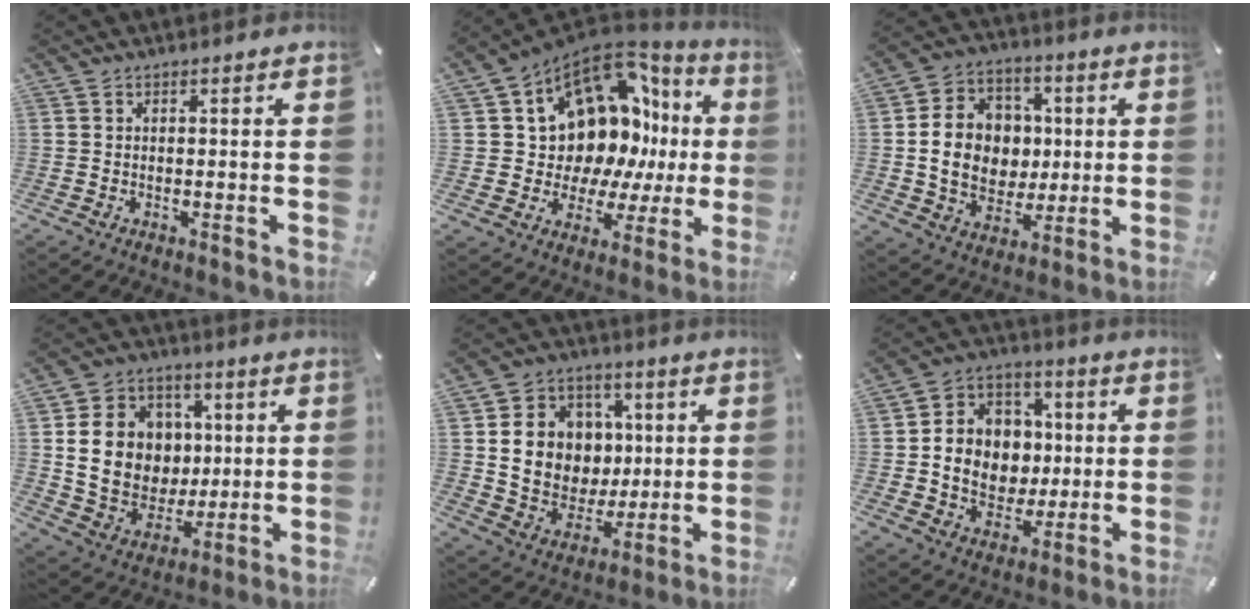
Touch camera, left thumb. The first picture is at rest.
{"total": 14.3, "force": [6.3, 11.3, 6.1], "torque": [-0.081, -0.093, 0.128]}
{"total": 14.3, "force": [0.3, 12.6, 6.8], "torque": [-0.127, 0.013, 0.016]}
{"total": 15.4, "force": [2.3, 13.7, 6.7], "torque": [-0.118, 0.003, 0.055]}
{"total": 13.9, "force": [2.4, 12.6, 5.2], "torque": [-0.083, -0.002, 0.061]}
{"total": 12.3, "force": [-0.1, 11.4, 4.7], "torque": [-0.075, 0.006, 0.011]}